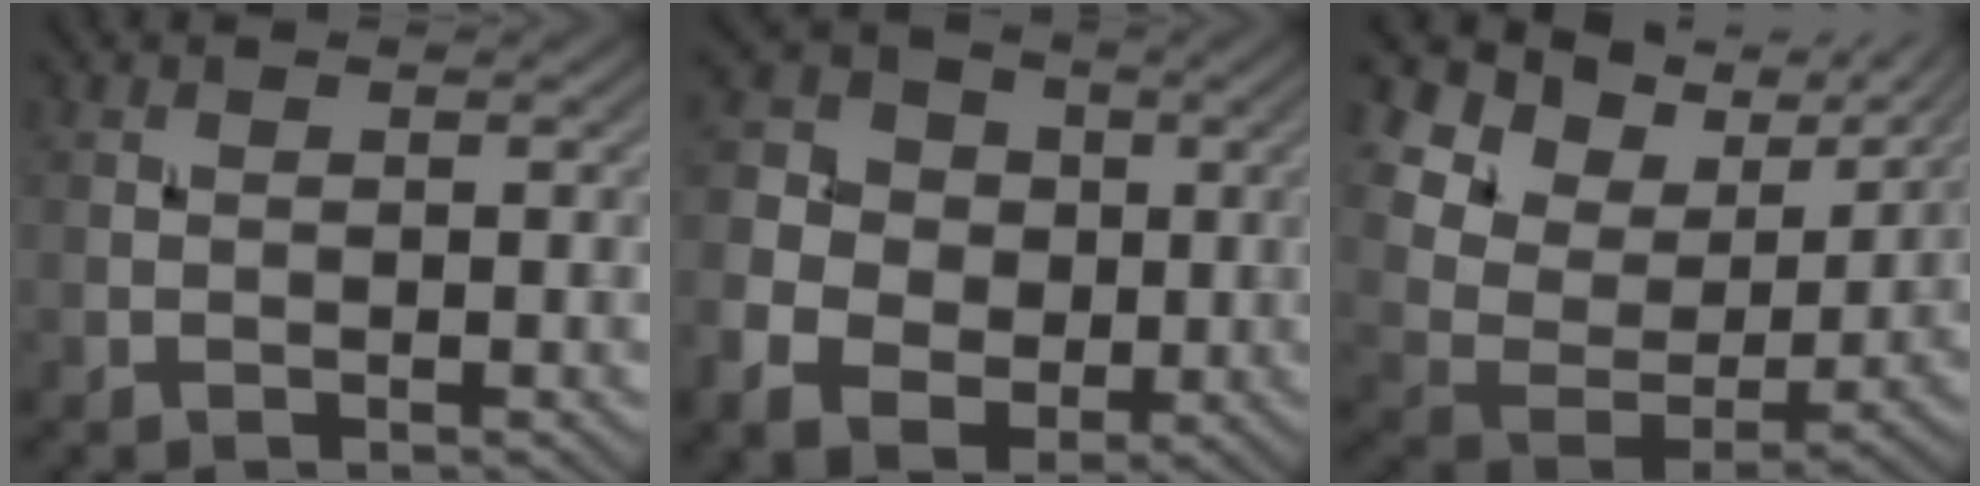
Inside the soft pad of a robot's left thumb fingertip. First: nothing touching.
{"total": 9.4, "force": [-1.4, 8.0, 4.8], "torque": [-0.130, -0.009, -0.036]}
{"total": 13.9, "force": [7.8, 8.6, 7.5], "torque": [-0.198, 0.008, 0.140]}